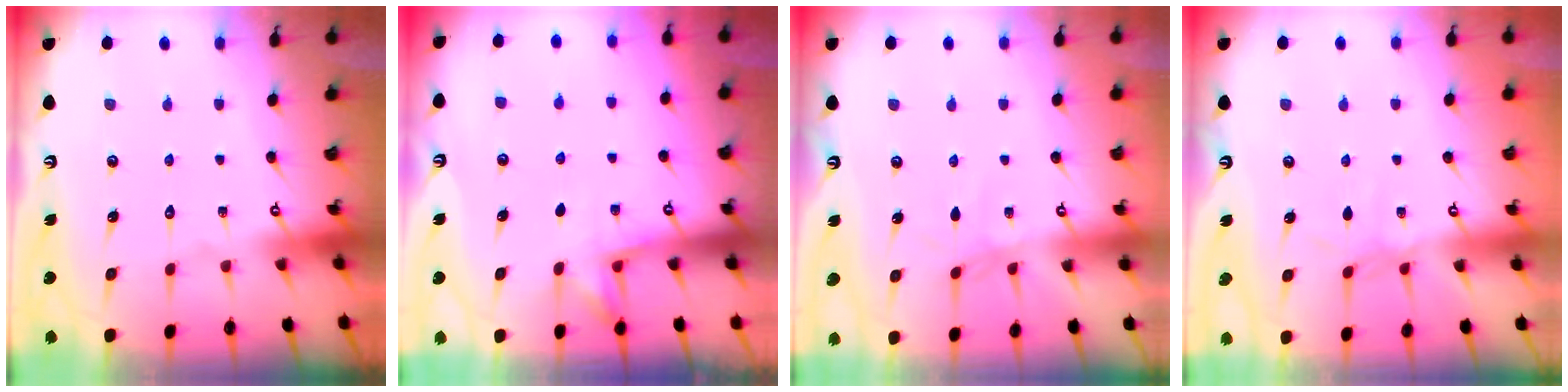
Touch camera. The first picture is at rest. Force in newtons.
{"total": 4.0, "press": 3.7, "slide": 1.7}
{"total": 1.4, "press": 1.3, "slide": 0.4}
{"total": 1.7, "press": 1.6, "slide": 0.4}